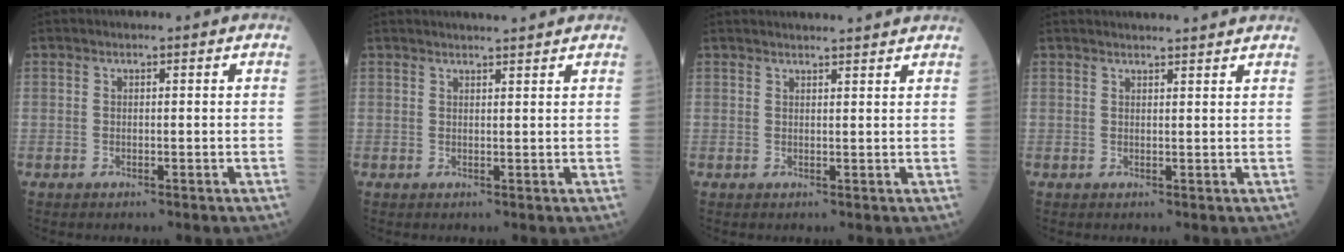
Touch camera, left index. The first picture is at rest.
{"total": 4.2, "force": [3.9, -0.2, 1.4], "torque": [-0.018, 0.018, 0.051]}
{"total": 7.7, "force": [7.4, -0.1, 2.1], "torque": [-0.022, 0.024, 0.078]}
{"total": 7.3, "force": [7.0, -0.2, 2.0], "torque": [-0.020, 0.023, 0.073]}